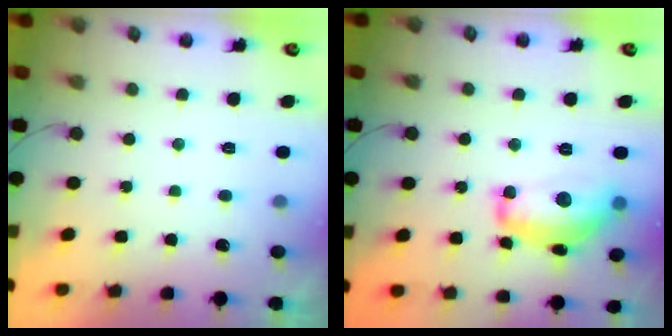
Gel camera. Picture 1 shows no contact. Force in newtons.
{"total": 14.1, "press": 14.1, "slide": 0.8}